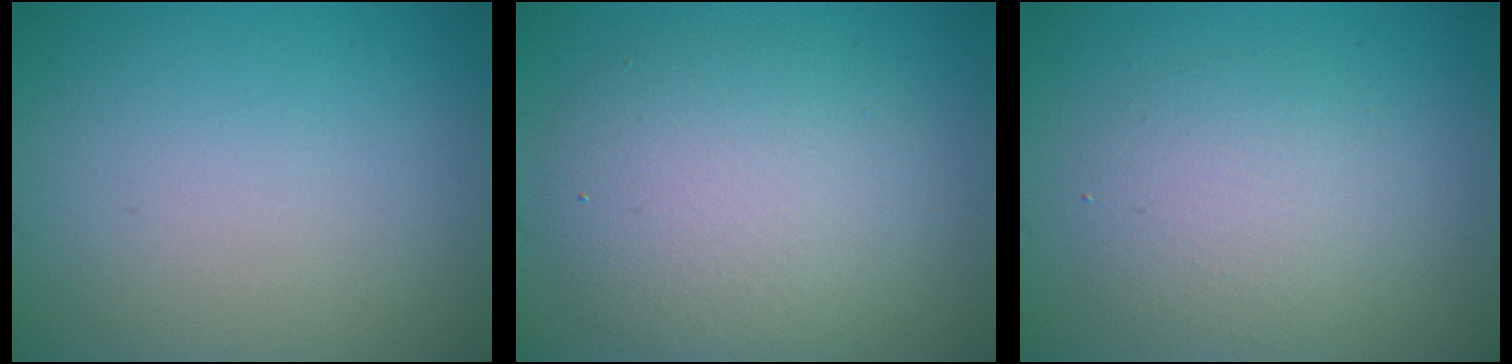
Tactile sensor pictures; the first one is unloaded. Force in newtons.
{"total": 6.5, "press": 6.4, "slide": 0.5}
{"total": 3.5, "press": 3.5, "slide": 0.2}